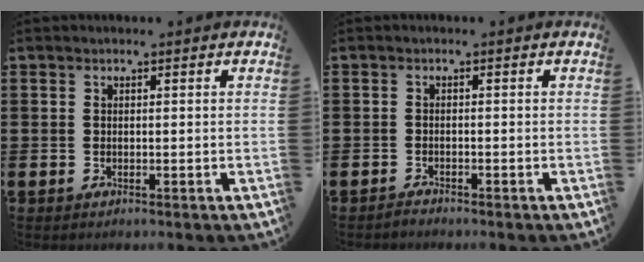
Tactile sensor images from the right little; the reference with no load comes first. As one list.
[{"total": 0.9, "force": [-0.9, 0.1, 0.0], "torque": [-0.003, -0.001, -0.018]}]